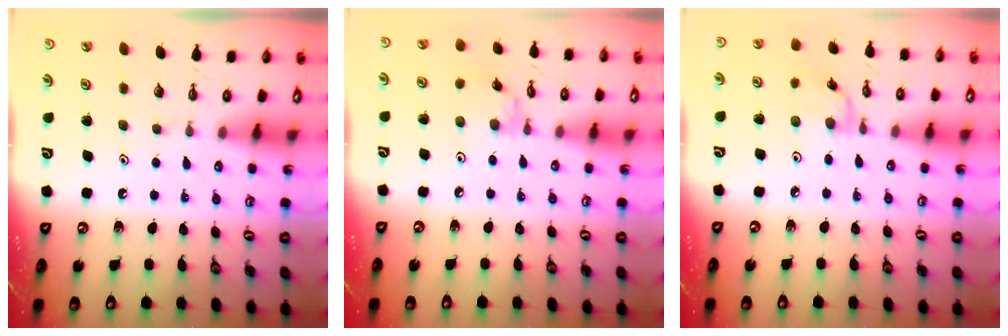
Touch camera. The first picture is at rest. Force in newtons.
{"total": 1.4, "press": 1.3, "slide": 0.2}
{"total": 2.9, "press": 2.9, "slide": 0.3}